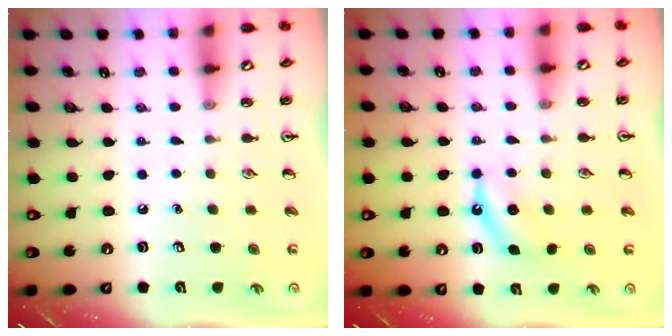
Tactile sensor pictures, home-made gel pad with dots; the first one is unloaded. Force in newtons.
{"total": 4.8, "press": 4.7, "slide": 0.9}